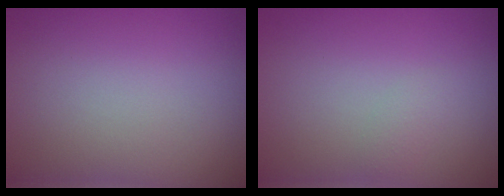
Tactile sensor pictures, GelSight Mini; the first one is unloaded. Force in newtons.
{"total": 0.7, "press": 0.7, "slide": 0.0}